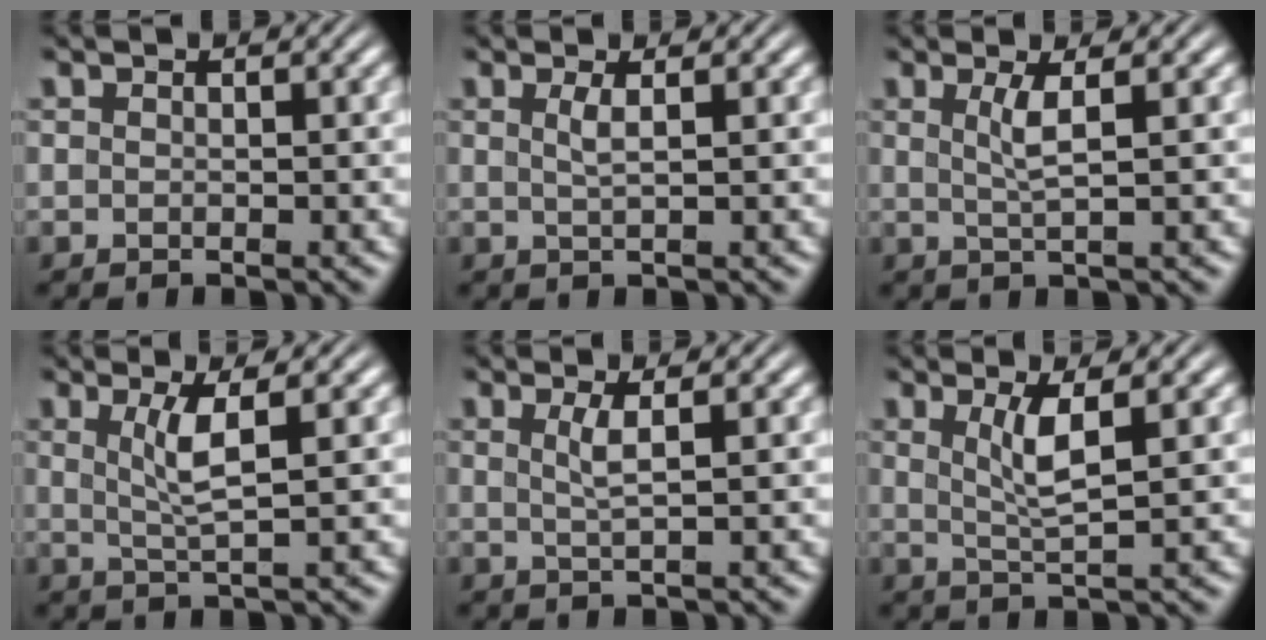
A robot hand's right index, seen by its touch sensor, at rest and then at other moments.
{"total": 1.2, "force": [0.1, -0.3, 1.2], "torque": [-0.029, -0.007, 0.008]}
{"total": 1.9, "force": [0.2, -0.4, 1.9], "torque": [-0.041, -0.005, 0.009]}
{"total": 2.7, "force": [0.4, -0.3, 2.7], "torque": [-0.056, -0.007, 0.014]}
{"total": 1.6, "force": [0.1, -0.4, 1.5], "torque": [-0.033, -0.006, 0.008]}
{"total": 2.8, "force": [0.6, -0.1, 2.7], "torque": [-0.058, -0.009, 0.019]}